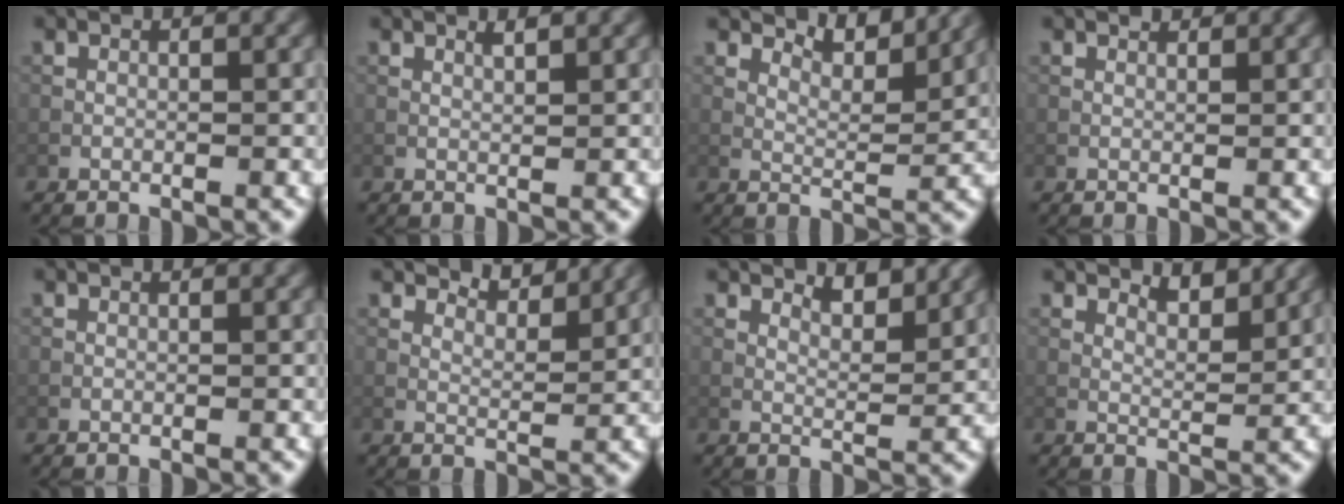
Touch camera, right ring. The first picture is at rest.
{"total": 0.8, "force": [0.6, 0.0, 0.5], "torque": [-0.011, -0.002, 0.011]}
{"total": 5.0, "force": [4.5, 0.9, 2.0], "torque": [-0.047, -0.006, 0.066]}
{"total": 0.7, "force": [0.6, 0.2, 0.2], "torque": [-0.006, -0.001, 0.010]}
{"total": 0.0}
{"total": 3.3, "force": [3.1, 0.6, 1.0], "torque": [-0.025, -0.008, 0.044]}
{"total": 2.9, "force": [2.3, 0.8, 1.5], "torque": [-0.028, -0.013, 0.034]}
{"total": 2.7, "force": [2.3, 0.7, 1.3], "torque": [-0.025, -0.012, 0.033]}